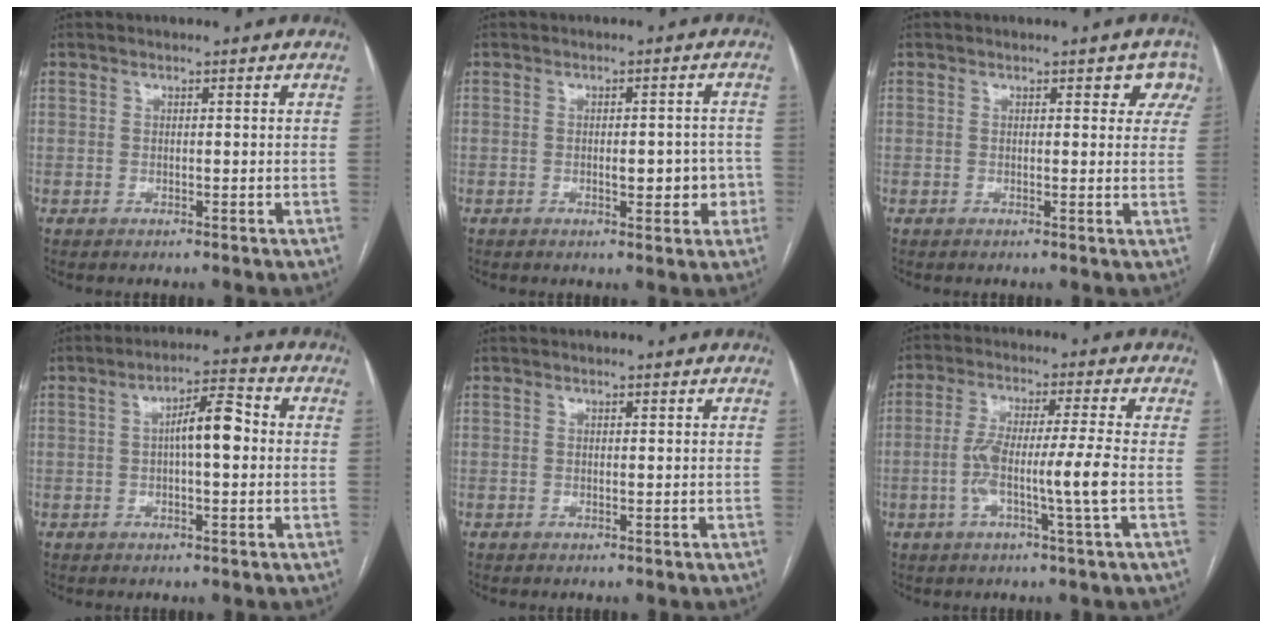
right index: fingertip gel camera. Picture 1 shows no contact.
{"total": 4.8, "force": [-1.1, 1.9, 4.3], "torque": [-0.052, 0.009, -0.010]}
{"total": 3.9, "force": [2.3, 2.1, 2.4], "torque": [-0.001, 0.006, 0.016]}
{"total": 6.8, "force": [0.4, 1.6, 6.6], "torque": [-0.111, 0.020, 0.005]}
{"total": 0.0}
{"total": 8.7, "force": [-1.8, -0.9, 8.5], "torque": [-0.164, 0.002, -0.035]}